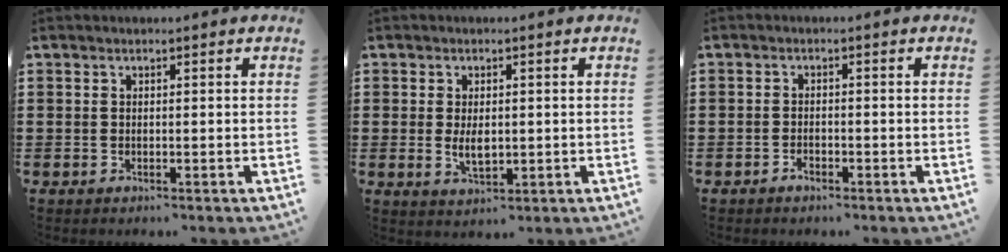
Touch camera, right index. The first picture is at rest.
{"total": 3.2, "force": [0.1, 1.6, 2.8], "torque": [-0.055, 0.002, 0.002]}
{"total": 1.2, "force": [-0.9, 0.6, 0.6], "torque": [-0.013, -0.003, -0.017]}